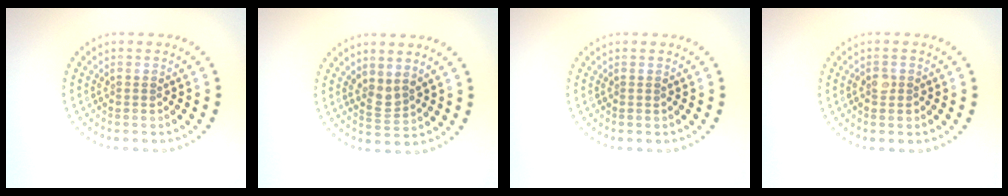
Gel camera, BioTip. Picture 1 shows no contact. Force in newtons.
{"total": 1.9, "press": 1.4, "slide": 1.3}
{"total": 0.0}
{"total": 1.4, "press": 1.3, "slide": 0.5}